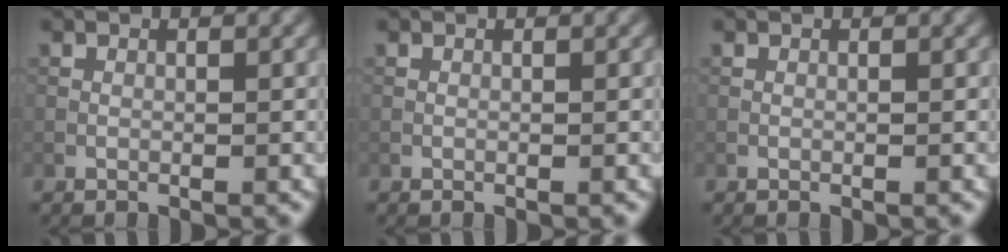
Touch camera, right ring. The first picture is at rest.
{"total": 0.0}
{"total": 0.0}